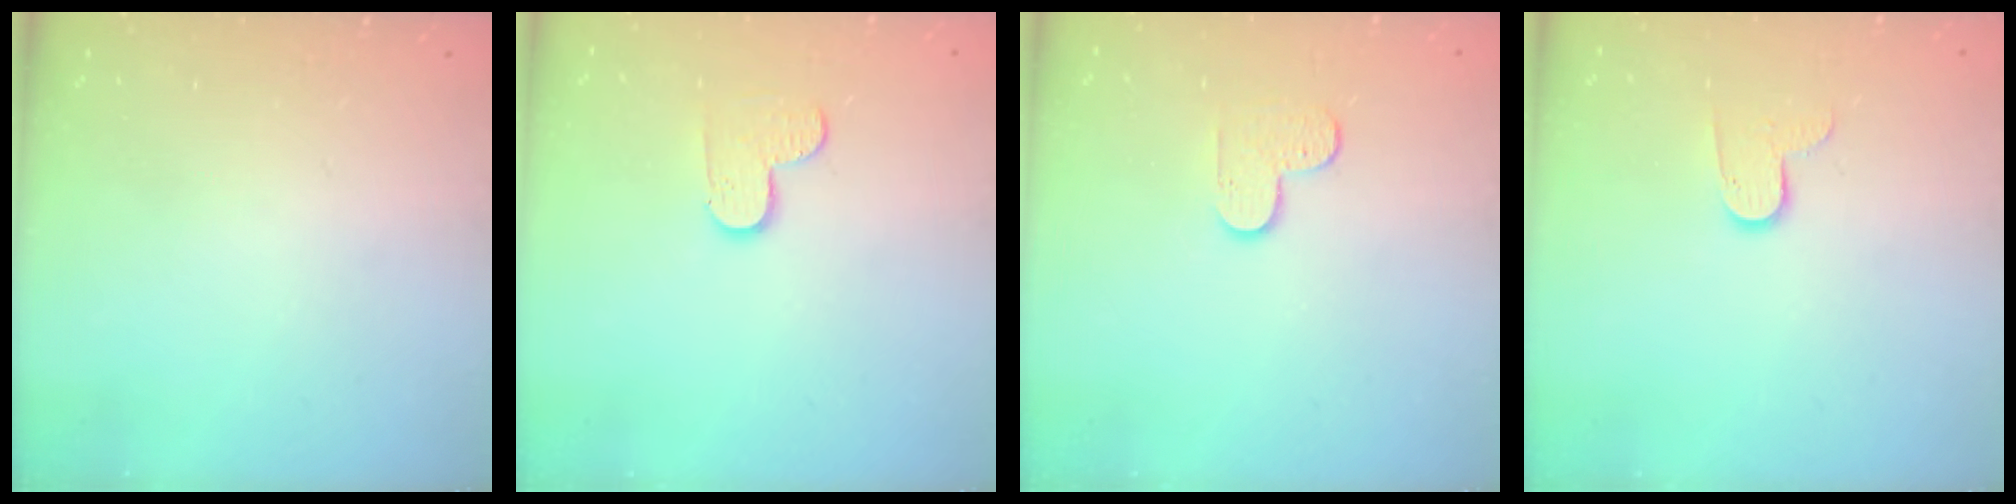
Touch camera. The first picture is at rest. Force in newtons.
{"total": 4.8, "press": 4.8, "slide": 0.5}
{"total": 4.7, "press": 4.7, "slide": 0.5}
{"total": 7.2, "press": 7.2, "slide": 0.3}